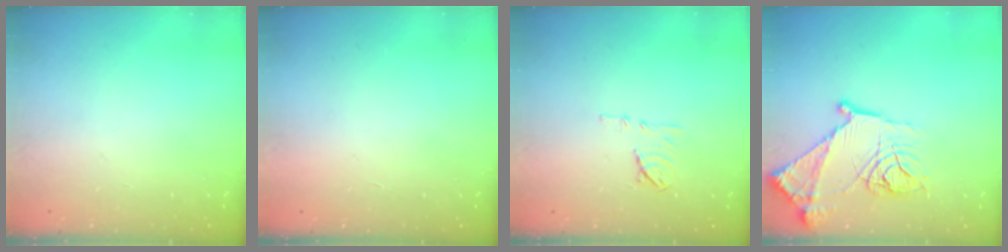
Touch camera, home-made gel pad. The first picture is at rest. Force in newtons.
{"total": 1.8, "press": 1.8, "slide": 0.1}
{"total": 7.6, "press": 7.6, "slide": 0.8}
{"total": 16.5, "press": 16.5, "slide": 1.3}